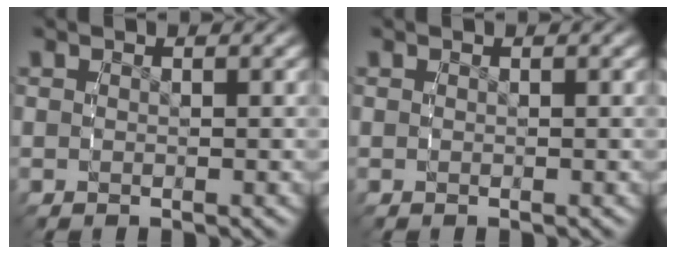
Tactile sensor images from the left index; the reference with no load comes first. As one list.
[{"total": 0.0}]